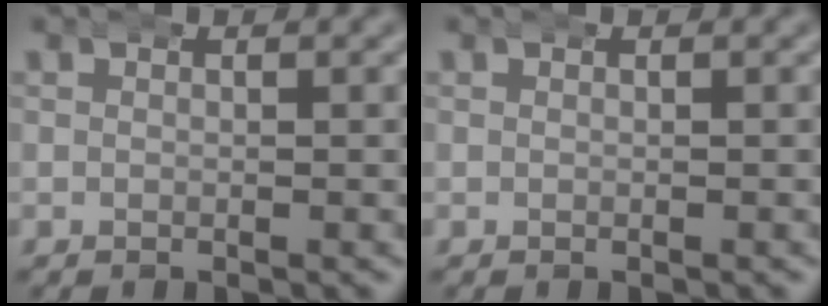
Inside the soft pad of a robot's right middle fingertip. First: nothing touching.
{"total": 0.0}